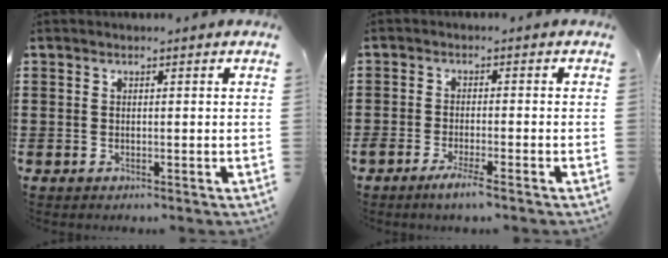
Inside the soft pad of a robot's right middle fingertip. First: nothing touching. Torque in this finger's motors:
{"motor_torque": [1.96, 0.18, 0.09, 0.11]}